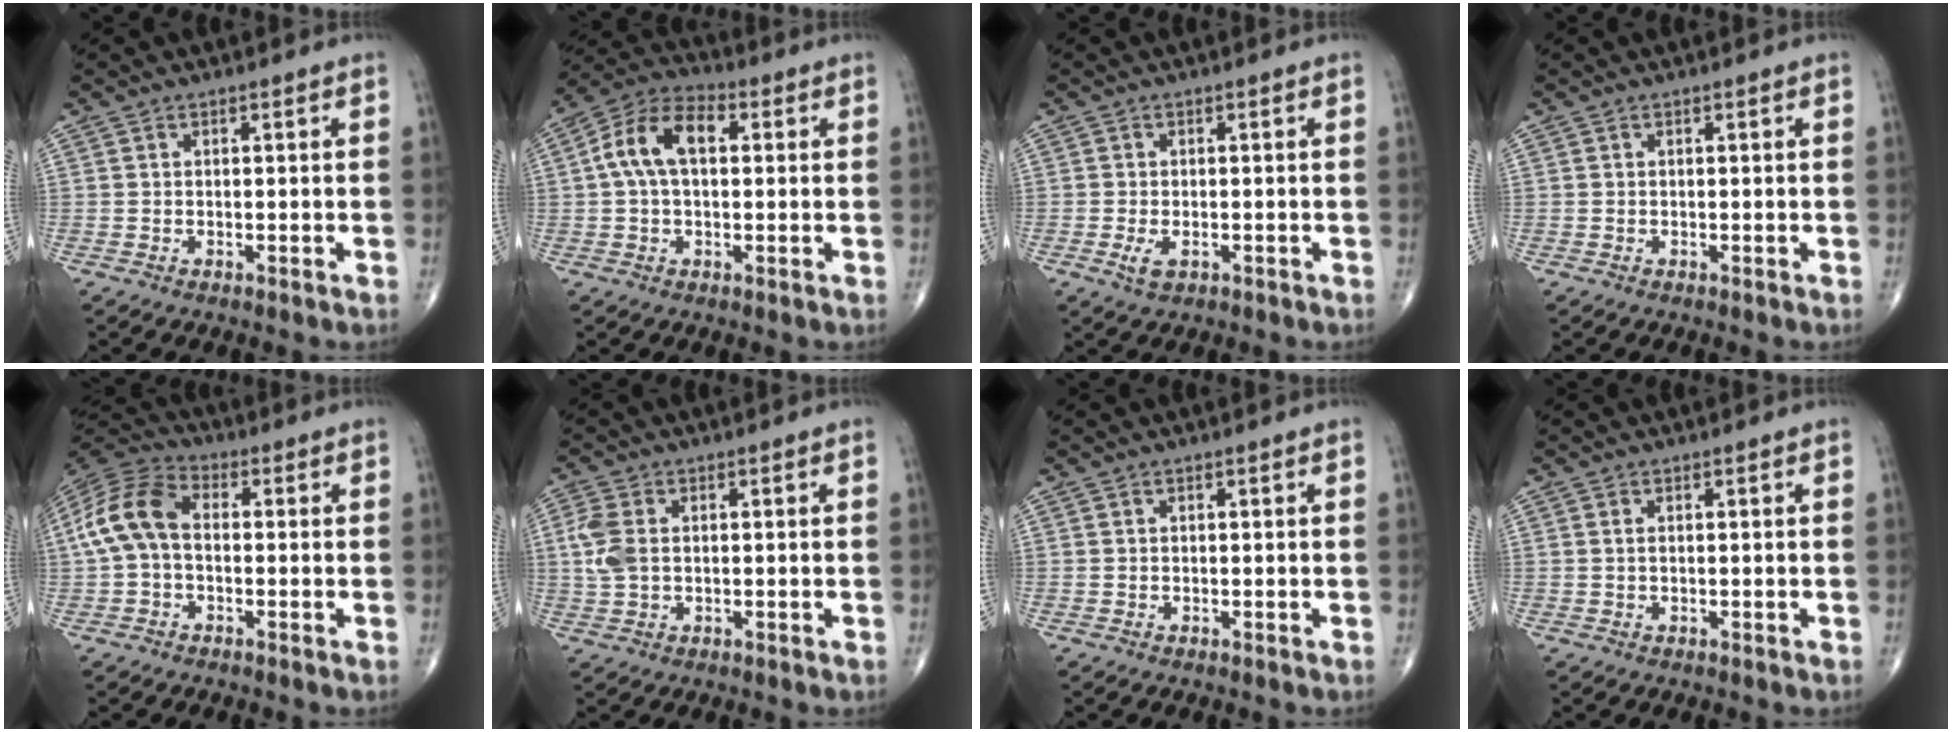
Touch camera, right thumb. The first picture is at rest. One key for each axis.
{"total": 10.9, "fx": 1.7, "fy": 6.3, "fz": 8.8, "tx": -0.168, "ty": 0.033, "tz": 0.023}
{"total": 2.8, "fx": -1.0, "fy": 1.5, "fz": 2.1, "tx": -0.043, "ty": -0.002, "tz": -0.015}
{"total": 0.0}
{"total": 11.1, "fx": 0.0, "fy": 7.2, "fz": 8.4, "tx": -0.170, "ty": 0.032, "tz": -0.012}
{"total": 5.3, "fx": 0.4, "fy": 3.4, "fz": 4.0, "tx": -0.108, "ty": 0.005, "tz": 0.008}
{"total": 0.0}
{"total": 0.6, "fx": 0.2, "fy": 0.3, "fz": 0.6, "tx": -0.014, "ty": 0.004, "tz": 0.004}